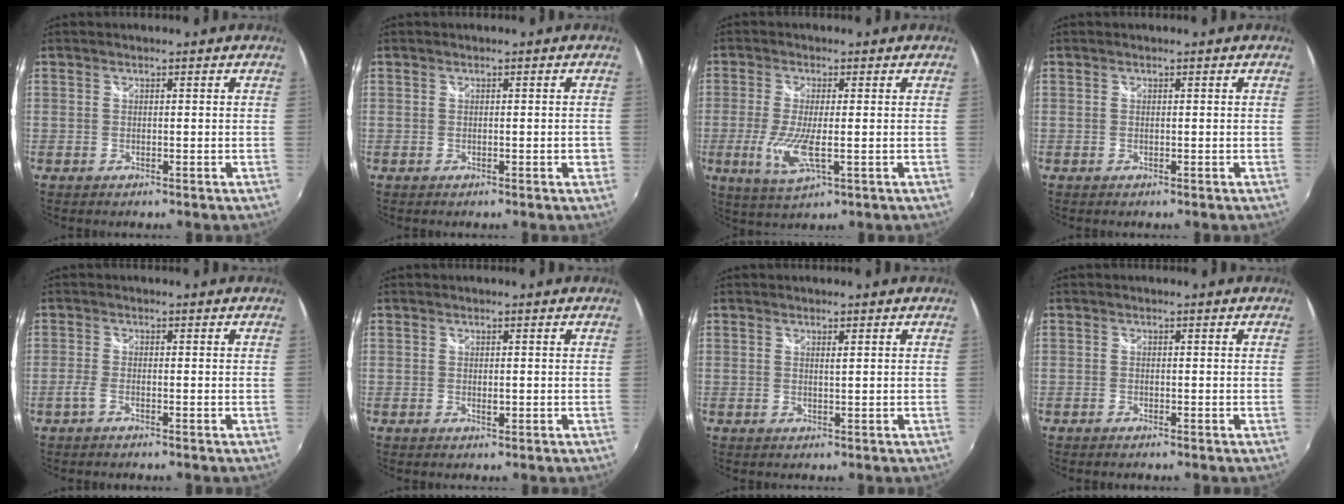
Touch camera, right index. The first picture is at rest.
{"total": 1.3, "force": [-0.4, 0.5, 1.1], "torque": [-0.011, 0.004, -0.004]}
{"total": 7.5, "force": [-1.6, 1.7, 7.1], "torque": [-0.154, -0.018, -0.031]}
{"total": 0.0}
{"total": 1.7, "force": [-1.2, 0.3, 1.2], "torque": [-0.031, -0.002, -0.027]}
{"total": 0.8, "force": [-0.1, 0.5, 0.6], "torque": [-0.012, -0.002, -0.001]}
{"total": 0.8, "force": [0.4, -0.1, 0.6], "torque": [-0.009, 0.000, 0.006]}
{"total": 0.7, "force": [-0.6, 0.2, 0.2], "torque": [-0.006, -0.003, -0.015]}